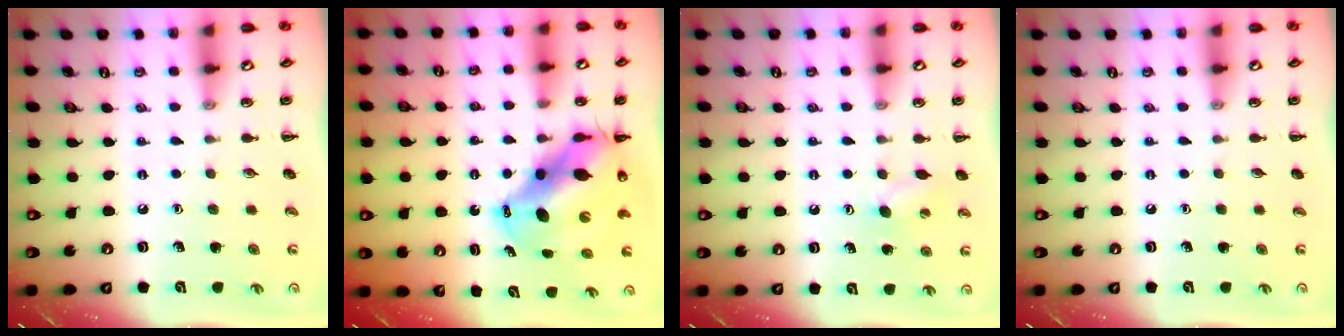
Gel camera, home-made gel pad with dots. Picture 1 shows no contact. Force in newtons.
{"total": 14.1, "press": 13.6, "slide": 3.5}
{"total": 5.3, "press": 5.1, "slide": 1.3}
{"total": 0.0}